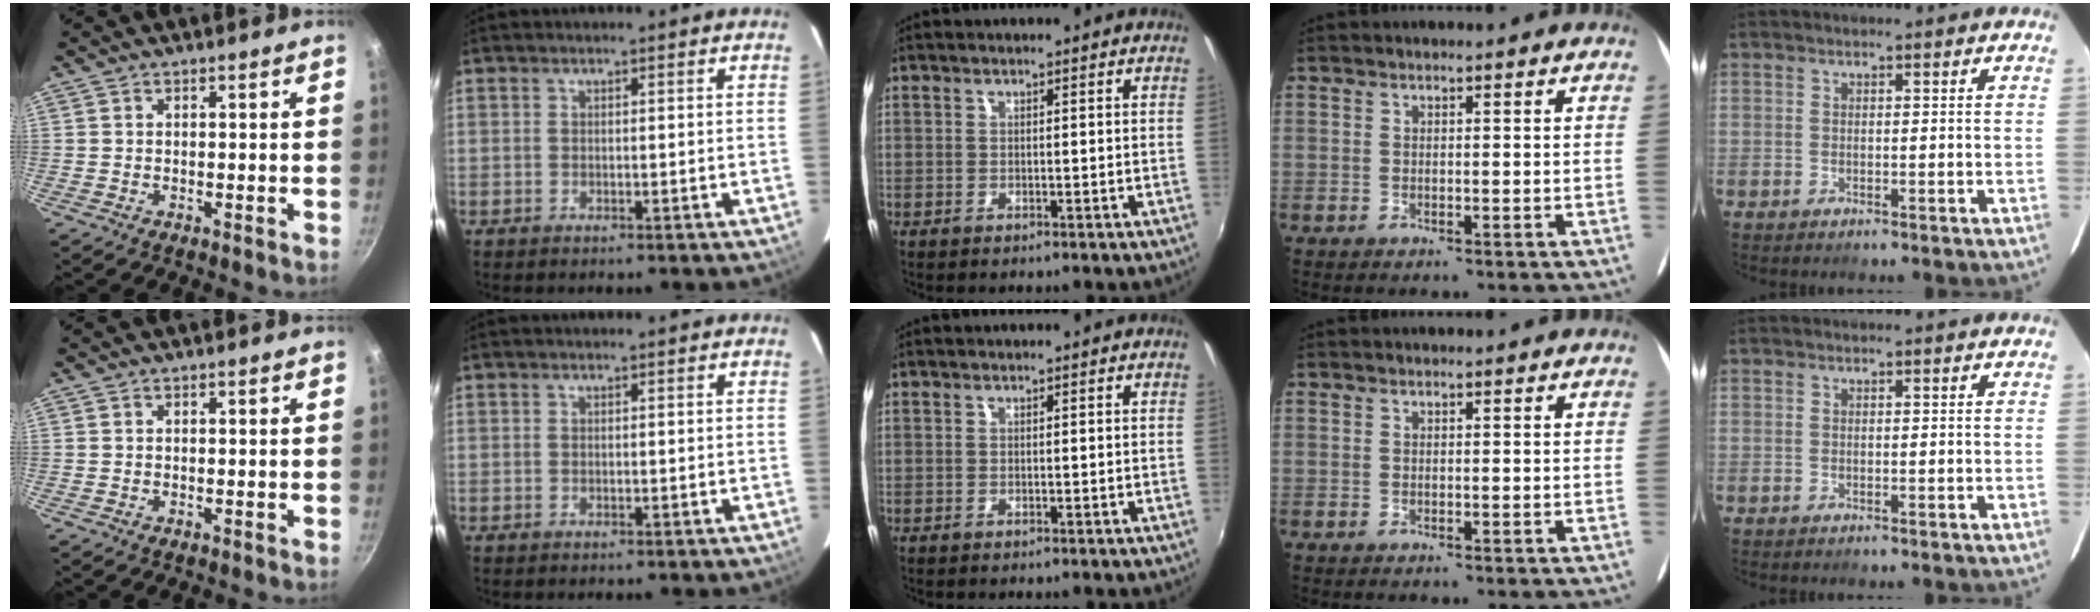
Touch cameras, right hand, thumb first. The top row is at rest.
{}